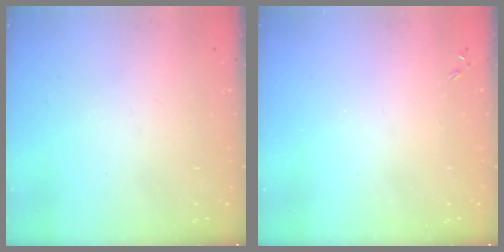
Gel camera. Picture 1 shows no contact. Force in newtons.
{"total": 0.0}